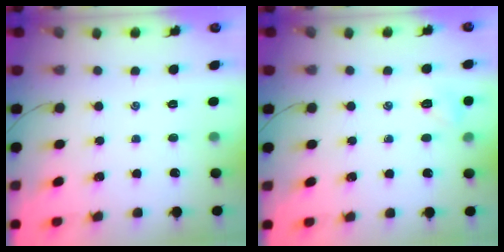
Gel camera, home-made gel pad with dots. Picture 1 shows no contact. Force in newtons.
{"total": 5.1, "press": 4.8, "slide": 1.5}